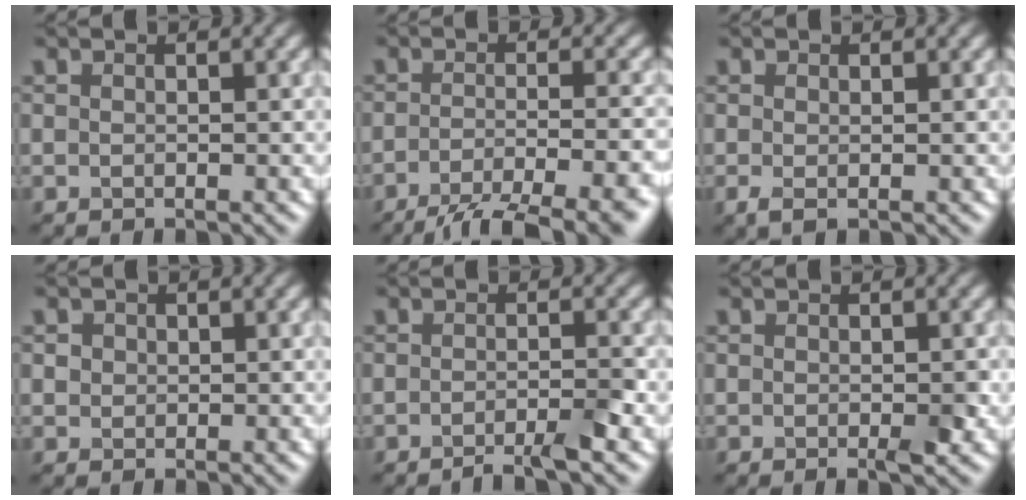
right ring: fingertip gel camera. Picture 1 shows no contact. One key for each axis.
{"total": 8.7, "fx": -6.0, "fy": 2.0, "fz": 5.9, "tx": -0.075, "ty": 0.003, "tz": -0.093}
{"total": 1.0, "fx": -0.2, "fy": 0.3, "fz": 0.9, "tx": -0.020, "ty": -0.006, "tz": -0.004}
{"total": 0.9, "fx": 0.2, "fy": 0.8, "fz": 0.2, "tx": 0.002, "ty": -0.003, "tz": 0.004}
{"total": 2.8, "fx": -1.8, "fy": 0.4, "fz": 2.1, "tx": -0.026, "ty": 0.001, "tz": -0.039}
{"total": 1.5, "fx": -0.5, "fy": 0.3, "fz": 1.4, "tx": -0.019, "ty": -0.004, "tz": -0.008}